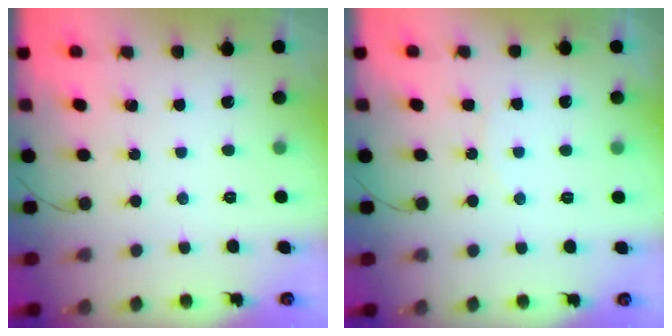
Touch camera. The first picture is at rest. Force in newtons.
{"total": 4.5, "press": 4.4, "slide": 0.4}